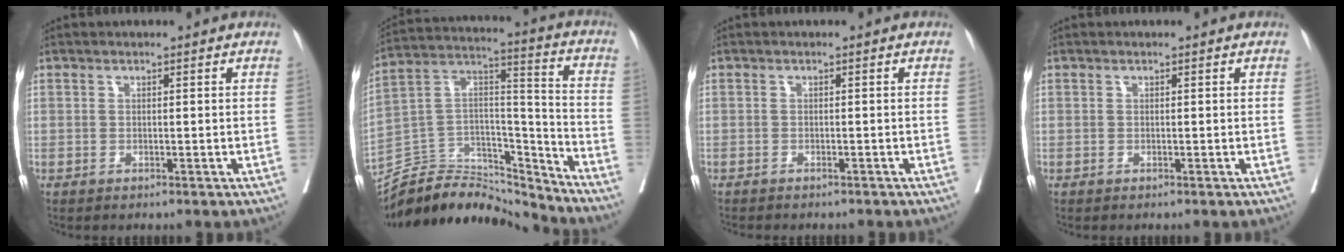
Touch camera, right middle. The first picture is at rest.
{"total": 18.6, "force": [-18.0, 3.8, 2.8], "torque": [-0.042, 0.051, -0.302]}
{"total": 3.4, "force": [-3.1, 0.6, 1.3], "torque": [-0.023, -0.006, -0.038]}
{"total": 0.0}